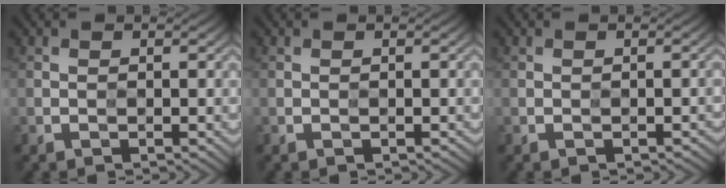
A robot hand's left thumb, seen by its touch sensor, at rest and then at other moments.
{"total": 0.0}
{"total": 1.2, "force": [-0.6, 0.5, 0.9], "torque": [-0.005, -0.001, -0.003]}